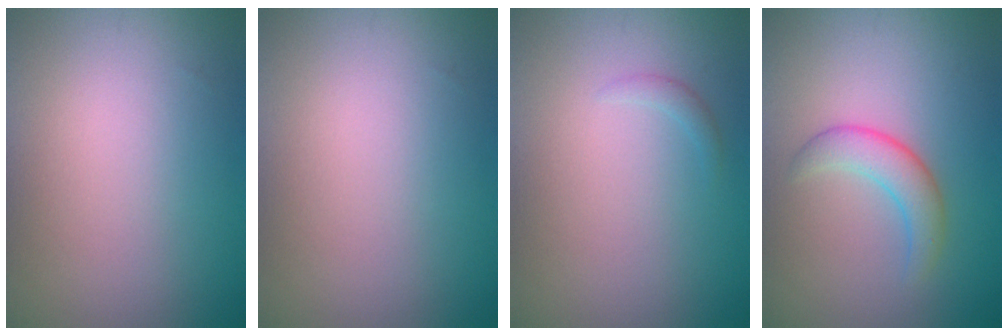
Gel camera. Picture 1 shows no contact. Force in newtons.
{"total": 0.0}
{"total": 0.6, "press": 0.6, "slide": 0.0}
{"total": 2.7, "press": 2.7, "slide": 0.1}